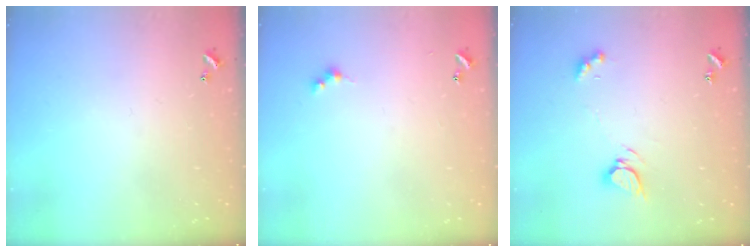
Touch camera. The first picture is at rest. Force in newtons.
{"total": 2.6, "press": 2.6, "slide": 0.5}
{"total": 5.5, "press": 5.5, "slide": 0.7}